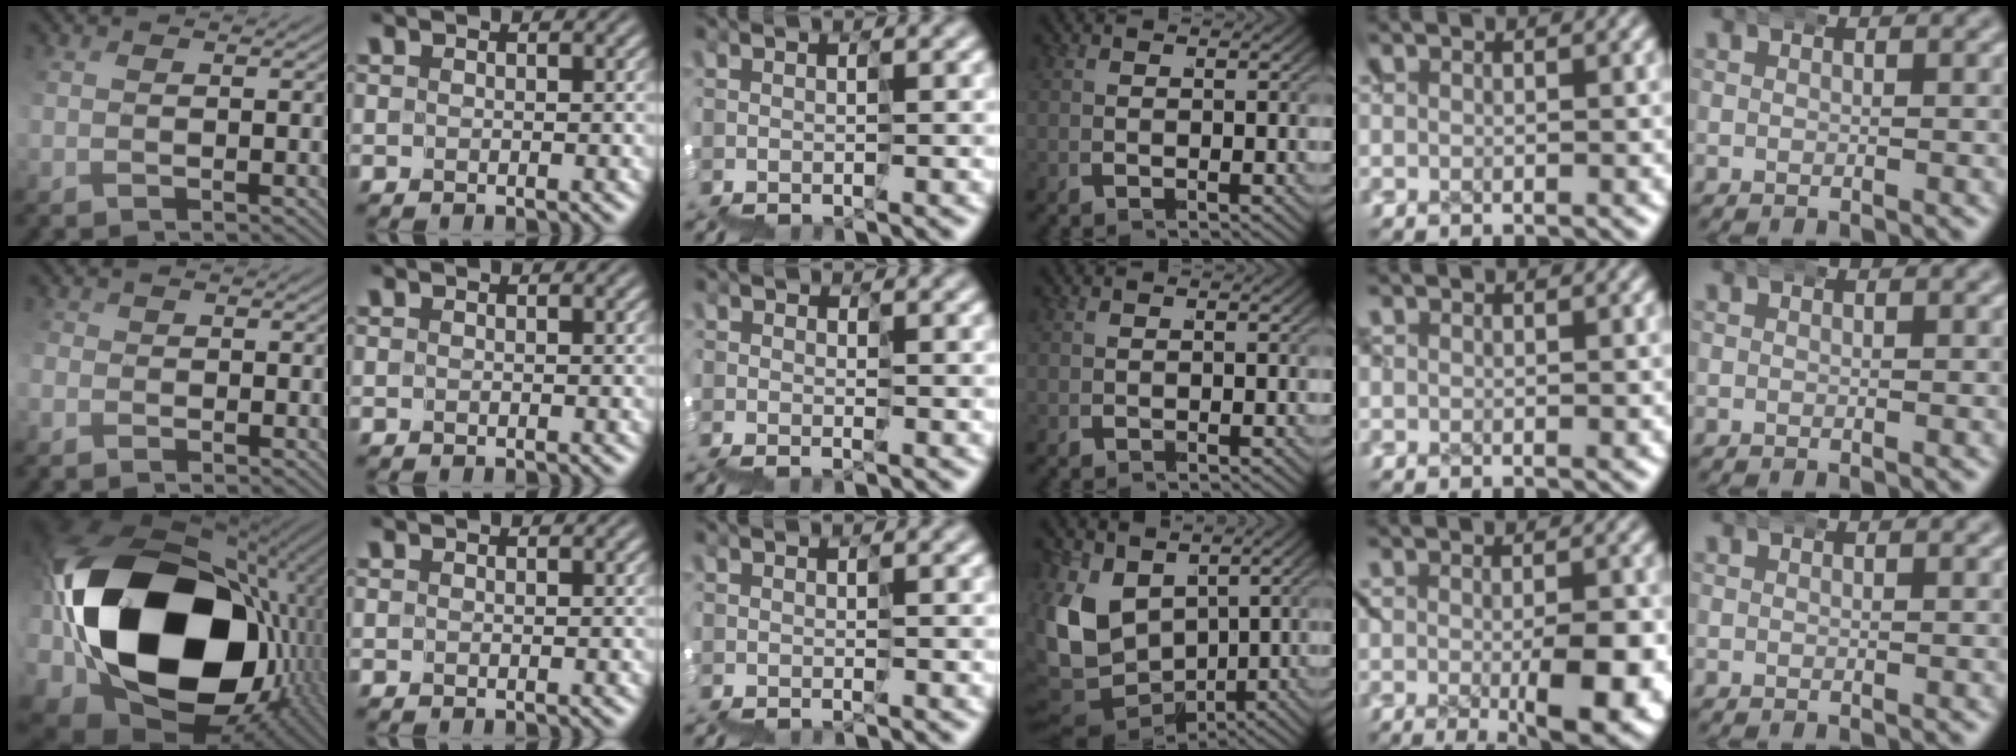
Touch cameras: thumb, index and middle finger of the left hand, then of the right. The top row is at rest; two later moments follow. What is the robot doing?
{"motion": "wrap", "object": "ethernet cable"}